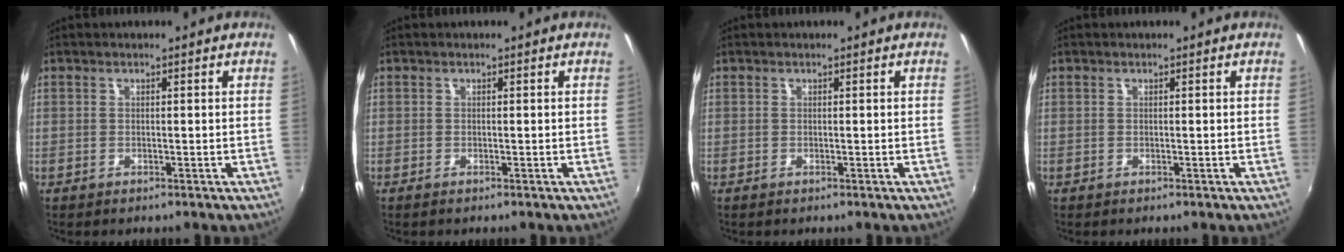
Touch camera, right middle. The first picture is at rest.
{"total": 0.0}
{"total": 0.0}
{"total": 0.0}